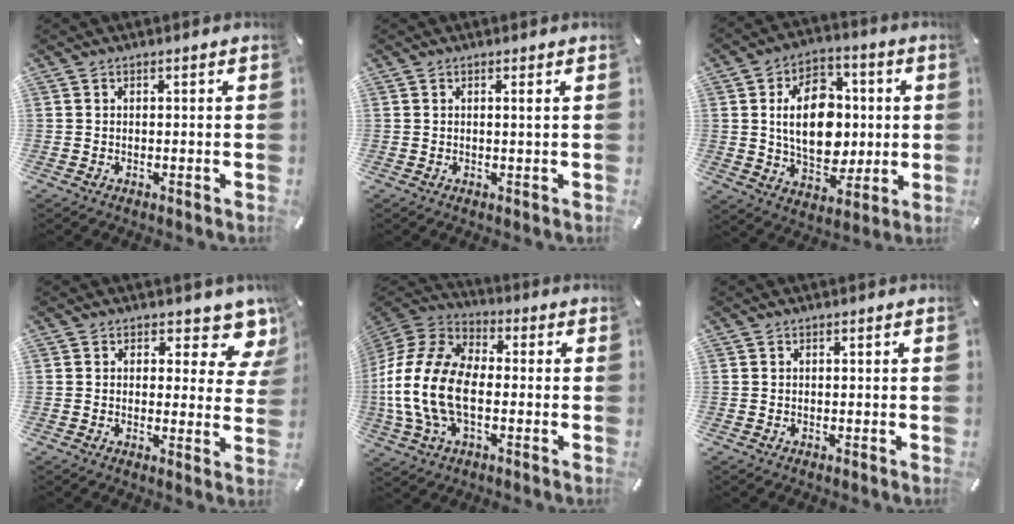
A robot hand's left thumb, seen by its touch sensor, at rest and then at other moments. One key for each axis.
{"total": 1.0, "fx": 0.3, "fy": -0.1, "fz": 1.0, "tx": -0.018, "ty": -0.002, "tz": 0.004}
{"total": 16.3, "fx": 1.1, "fy": 11.5, "fz": 11.5, "tx": -0.198, "ty": 0.007, "tz": 0.019}
{"total": 7.5, "fx": 5.0, "fy": 3.8, "fz": 4.2, "tx": -0.032, "ty": -0.043, "tz": 0.080}
{"total": 17.2, "fx": -3.8, "fy": 10.8, "fz": 12.9, "tx": -0.284, "ty": 0.017, "tz": -0.067}
{"total": 0.0}